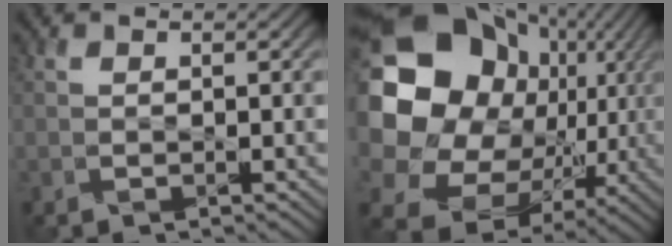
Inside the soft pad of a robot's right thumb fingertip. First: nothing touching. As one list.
[{"total": 25.5, "force": [4.5, 21.8, 12.4], "torque": [-0.322, -0.009, 0.096]}]